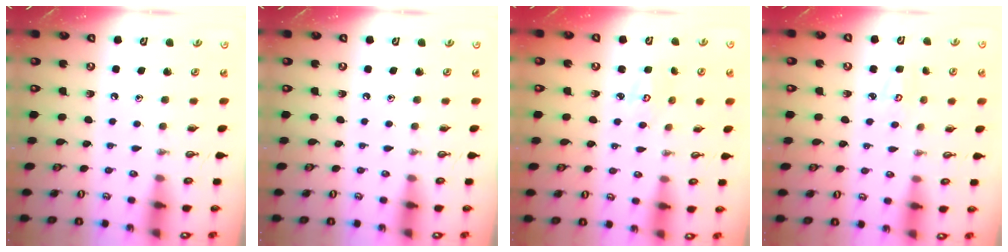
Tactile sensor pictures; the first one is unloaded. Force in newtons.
{"total": 0.0}
{"total": 3.0, "press": 3.0, "slide": 0.2}
{"total": 3.8, "press": 3.8, "slide": 0.3}